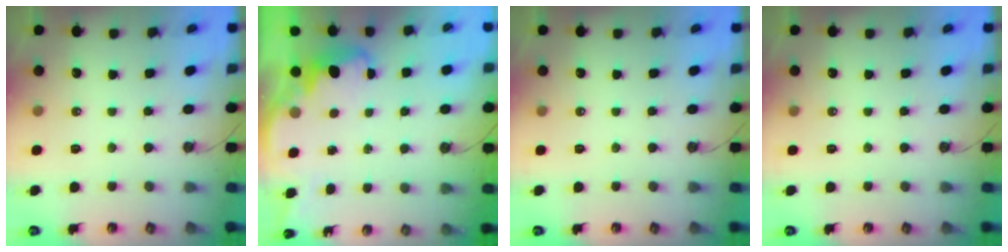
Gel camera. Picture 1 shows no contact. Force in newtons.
{"total": 2.9, "press": 2.9, "slide": 0.6}
{"total": 0.0}
{"total": 0.0}